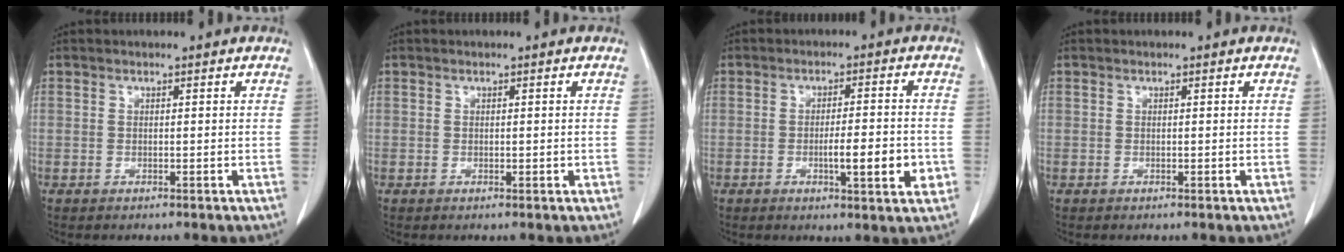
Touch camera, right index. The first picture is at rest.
{"total": 0.7, "force": [0.0, 0.3, 0.6], "torque": [-0.011, -0.001, 0.002]}
{"total": 7.2, "force": [-1.8, 1.2, 6.8], "torque": [-0.100, -0.004, -0.024]}
{"total": 0.0}